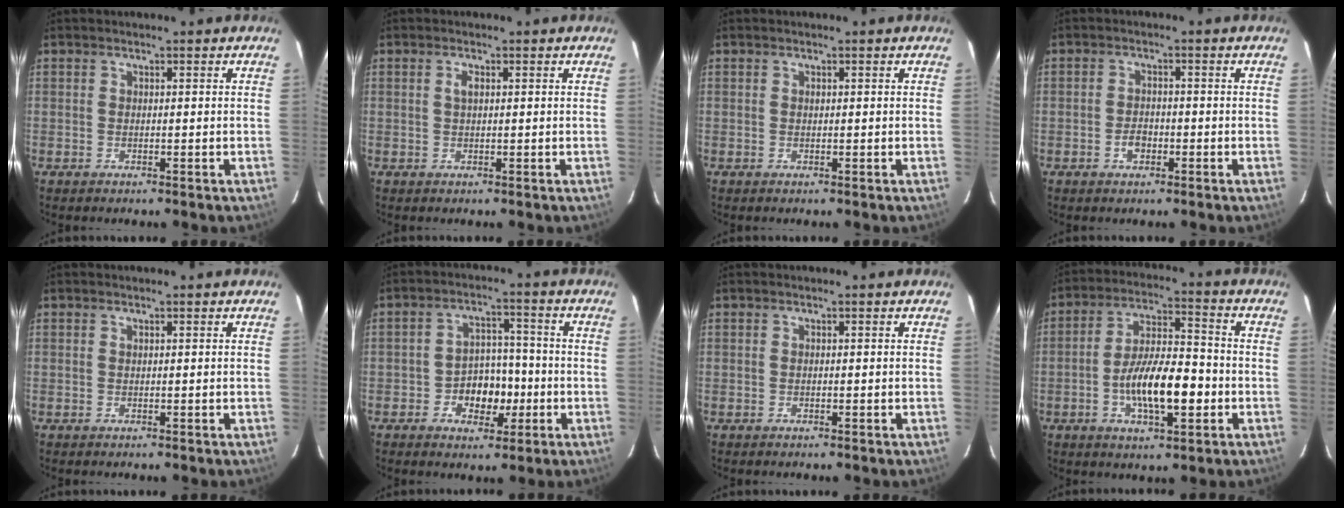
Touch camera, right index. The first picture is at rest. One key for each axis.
{"total": 1.2, "fx": 0.4, "fy": 0.5, "fz": 1.0, "tx": -0.020, "ty": 0.002, "tz": 0.005}
{"total": 0.0}
{"total": 2.8, "fx": -1.3, "fy": 1.9, "fz": 1.5, "tx": -0.028, "ty": 0.006, "tz": -0.023}
{"total": 0.0}
{"total": 7.4, "fx": -2.7, "fy": 5.6, "fz": 4.0, "tx": -0.080, "ty": 0.018, "tz": -0.036}
{"total": 0.0}
{"total": 12.5, "fx": -3.4, "fy": 4.1, "fz": 11.3, "tx": -0.212, "ty": 0.002, "tz": -0.057}